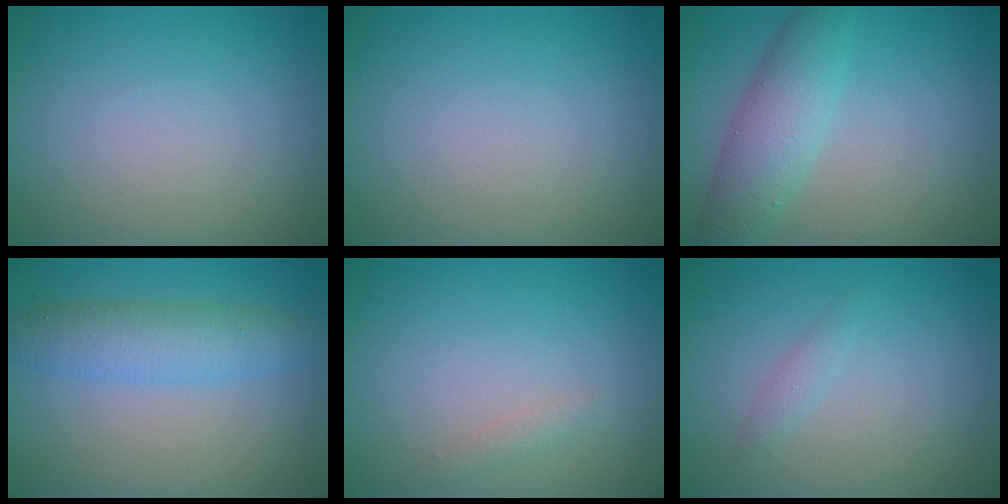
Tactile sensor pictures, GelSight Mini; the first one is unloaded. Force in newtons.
{"total": 0.0}
{"total": 4.7, "press": 4.7, "slide": 0.3}
{"total": 4.2, "press": 4.2, "slide": 0.2}
{"total": 0.8, "press": 0.8, "slide": 0.0}
{"total": 0.9, "press": 0.9, "slide": 0.1}